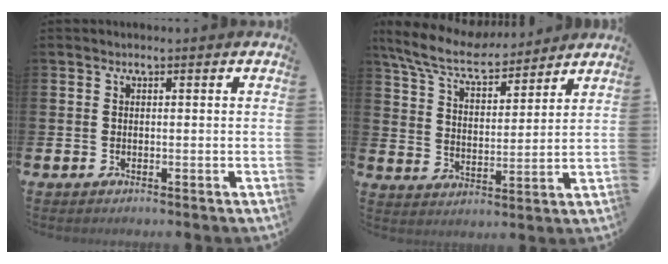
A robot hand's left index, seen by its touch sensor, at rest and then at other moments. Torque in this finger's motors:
{"motor_torque": [1.07, -1.07, 0.28, 0.21]}